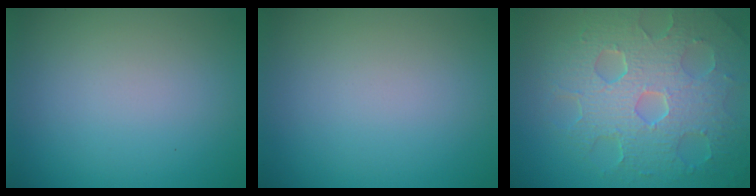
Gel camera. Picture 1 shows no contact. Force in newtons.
{"total": 0.0}
{"total": 9.0, "press": 6.0, "slide": 6.6}